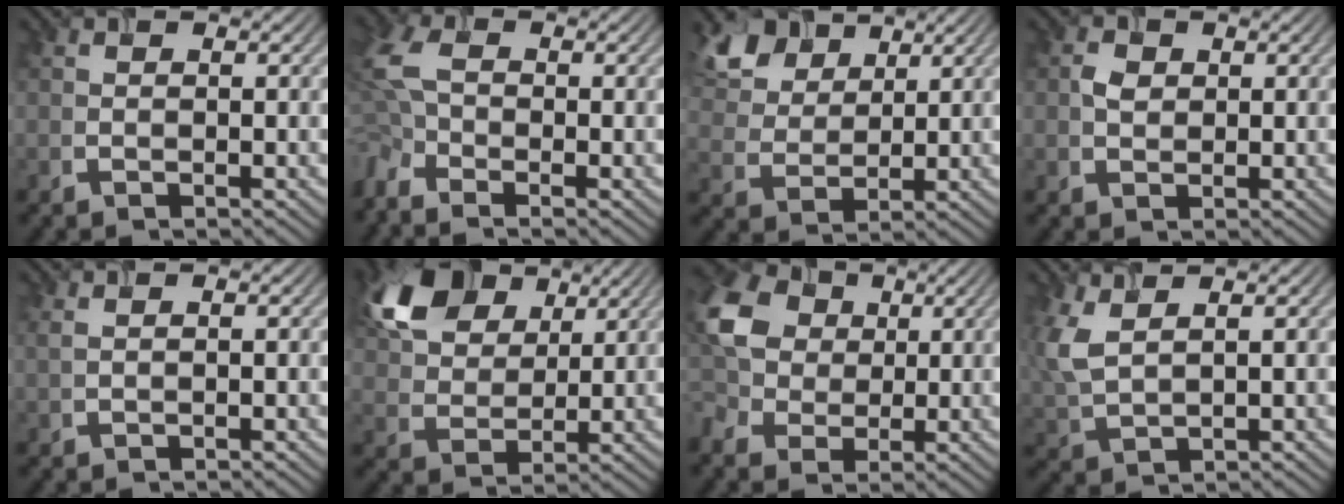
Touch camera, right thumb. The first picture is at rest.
{"total": 7.3, "force": [-3.2, 3.9, 5.2], "torque": [-0.158, -0.014, -0.076]}
{"total": 8.8, "force": [5.6, 5.0, 4.5], "torque": [-0.122, 0.013, 0.109]}
{"total": 1.8, "force": [0.4, 1.4, 1.0], "torque": [-0.023, 0.002, 0.004]}
{"total": 0.8, "force": [0.5, 0.1, 0.6], "torque": [-0.019, 0.004, 0.012]}
{"total": 12.7, "force": [6.7, 7.7, 7.6], "torque": [-0.180, 0.027, 0.123]}
{"total": 10.3, "force": [1.8, 8.1, 6.1], "torque": [-0.170, 0.014, 0.022]}
{"total": 5.6, "force": [2.4, 2.5, 4.4], "torque": [-0.126, 0.007, 0.051]}